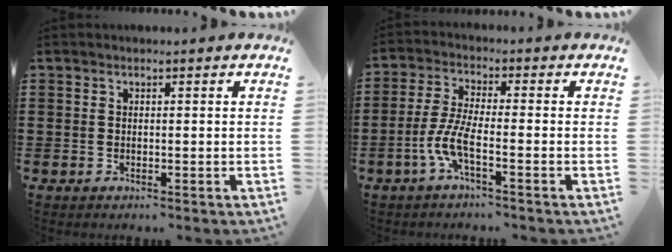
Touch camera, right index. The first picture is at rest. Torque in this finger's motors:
{"motor_torque": [1.56, 0.57, 0.44, 0.18]}